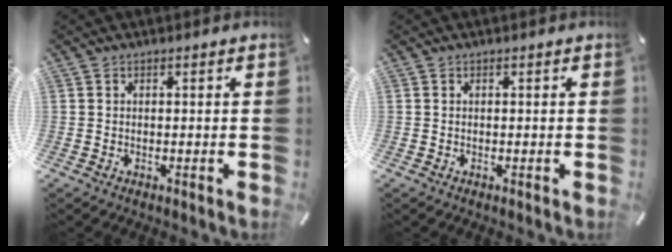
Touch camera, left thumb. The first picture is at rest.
{"total": 0.0}